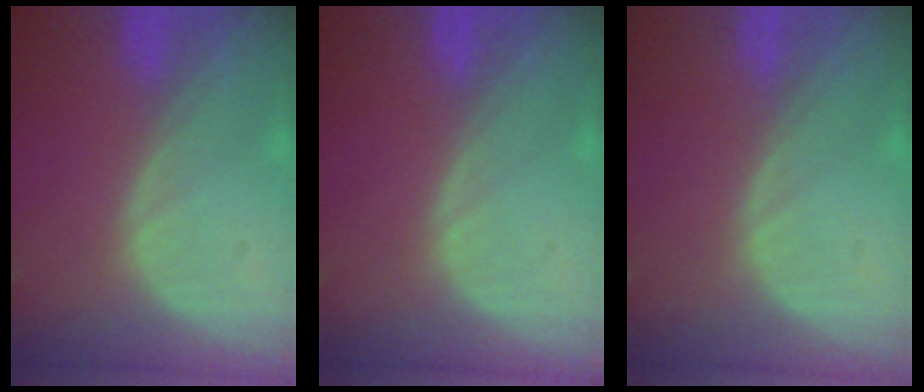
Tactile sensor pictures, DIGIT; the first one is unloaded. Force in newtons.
{"total": 0.0}
{"total": 0.0}